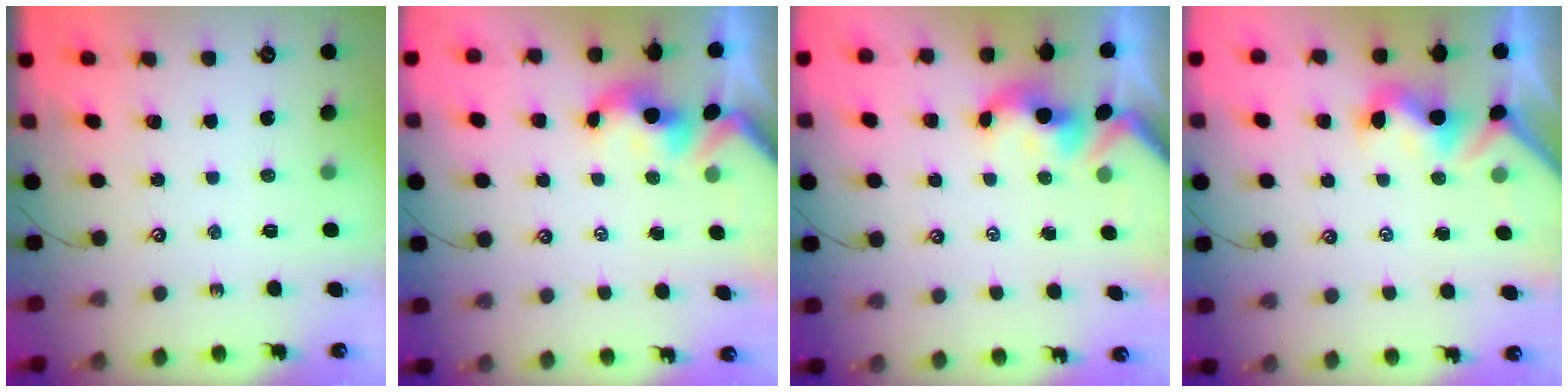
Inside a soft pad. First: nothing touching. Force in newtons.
{"total": 0.6, "press": 0.4, "slide": 0.4}
{"total": 1.1, "press": 0.8, "slide": 0.7}
{"total": 1.4, "press": 1.2, "slide": 0.6}